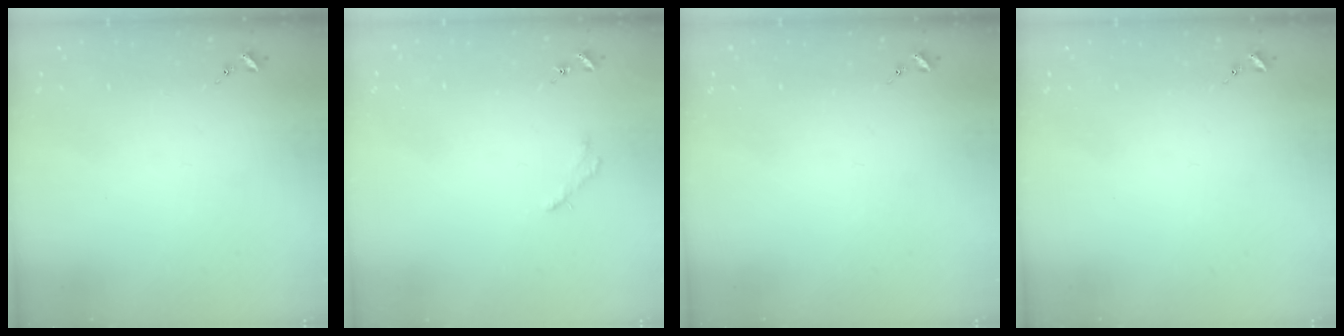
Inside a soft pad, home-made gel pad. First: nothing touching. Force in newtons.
{"total": 2.5, "press": 2.5, "slide": 0.2}
{"total": 0.0}
{"total": 0.0}